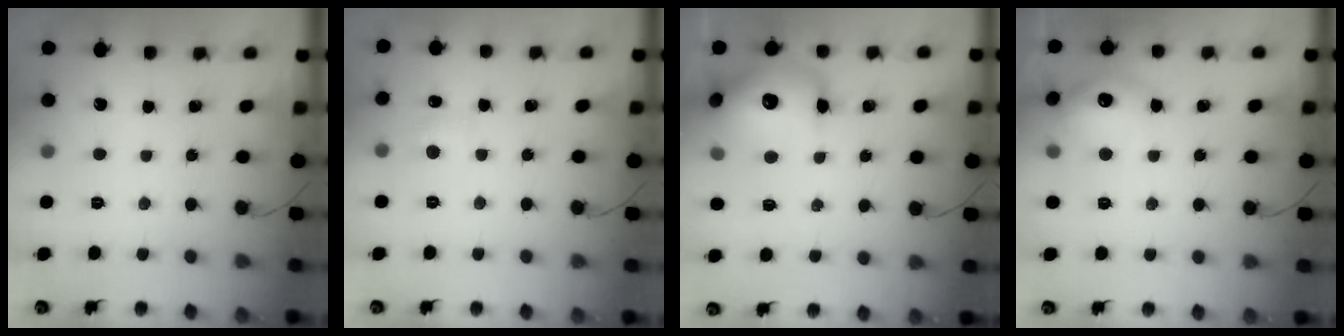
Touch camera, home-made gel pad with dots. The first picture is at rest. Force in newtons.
{"total": 6.6, "press": 6.4, "slide": 1.9}
{"total": 17.3, "press": 17.0, "slide": 3.0}
{"total": 12.8, "press": 12.8, "slide": 0.9}